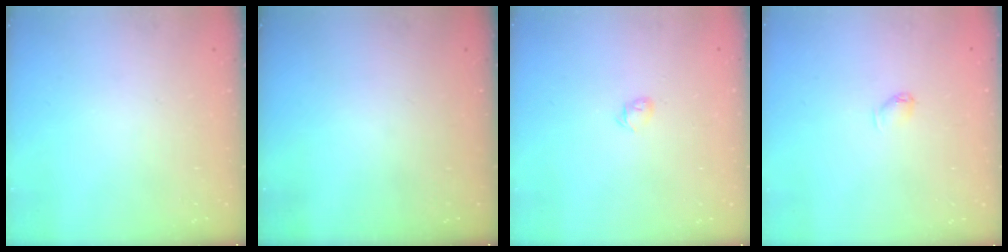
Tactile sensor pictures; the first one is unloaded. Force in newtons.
{"total": 0.0}
{"total": 3.3, "press": 3.2, "slide": 0.8}
{"total": 4.1, "press": 4.0, "slide": 0.8}